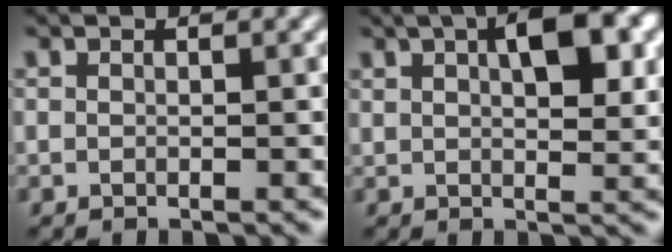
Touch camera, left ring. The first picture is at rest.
{"total": 6.7, "force": [2.6, 2.7, 5.5], "torque": [-0.075, 0.020, 0.030]}